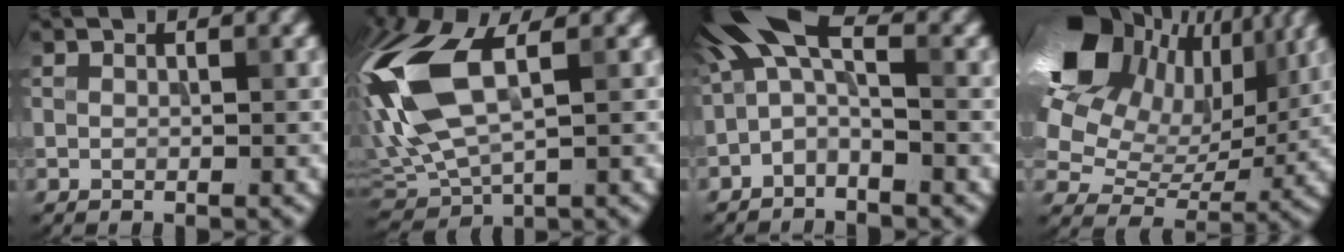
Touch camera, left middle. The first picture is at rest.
{"total": 12.3, "force": [1.8, 6.1, 10.5], "torque": [-0.260, 0.011, 0.032]}
{"total": 4.9, "force": [-0.4, 2.0, 4.4], "torque": [-0.087, 0.022, -0.026]}
{"total": 14.1, "force": [6.8, 9.3, 8.1], "torque": [-0.193, 0.028, 0.127]}